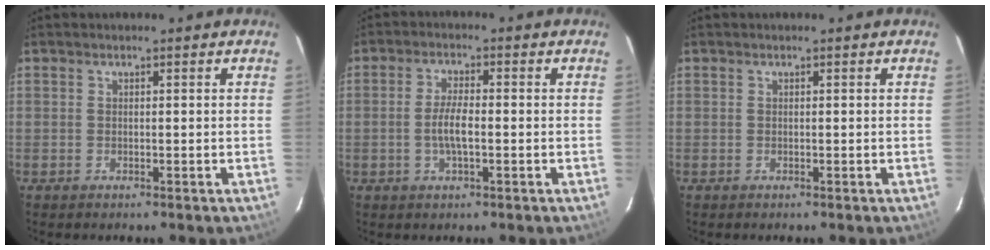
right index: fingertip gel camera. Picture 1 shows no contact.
{"total": 4.4, "force": [-1.0, 0.9, 4.2], "torque": [-0.086, 0.002, -0.020]}
{"total": 0.0}